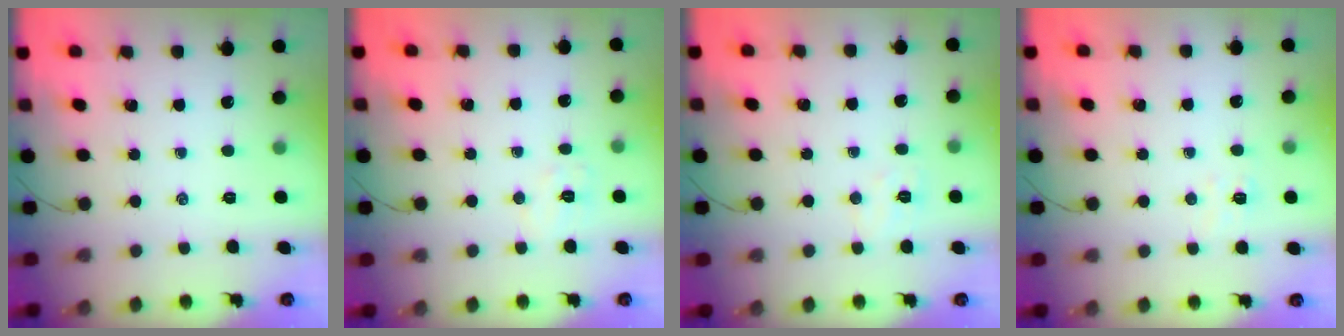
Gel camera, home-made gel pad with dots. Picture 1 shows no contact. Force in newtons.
{"total": 5.8, "press": 5.7, "slide": 1.2}
{"total": 4.5, "press": 4.3, "slide": 1.0}
{"total": 5.1, "press": 5.0, "slide": 0.8}